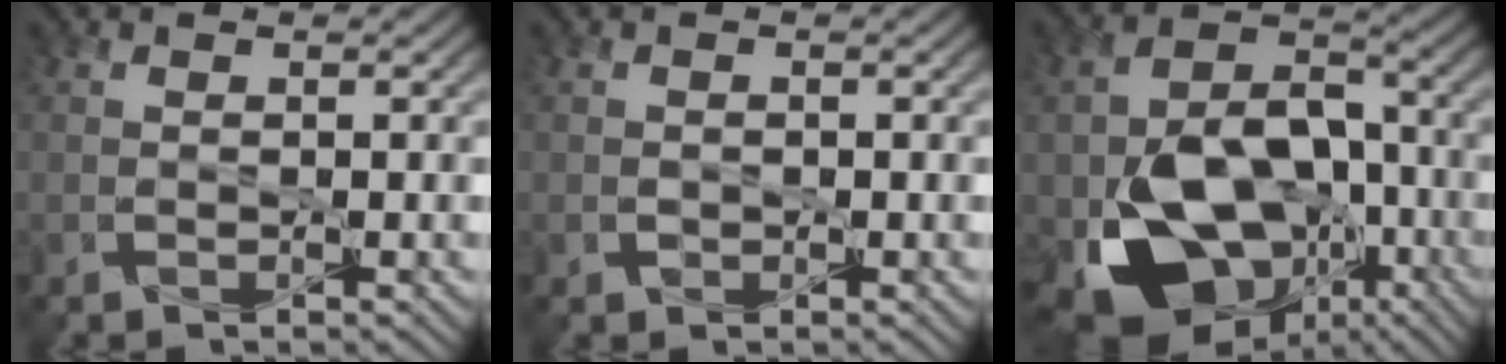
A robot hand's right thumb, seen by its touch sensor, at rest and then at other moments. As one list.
[{"total": 0.7, "force": [-0.2, 0.6, 0.4], "torque": [-0.005, -0.006, -0.004]}, {"total": 15.5, "force": [-6.2, 10.7, 9.4], "torque": [-0.159, -0.037, -0.101]}]